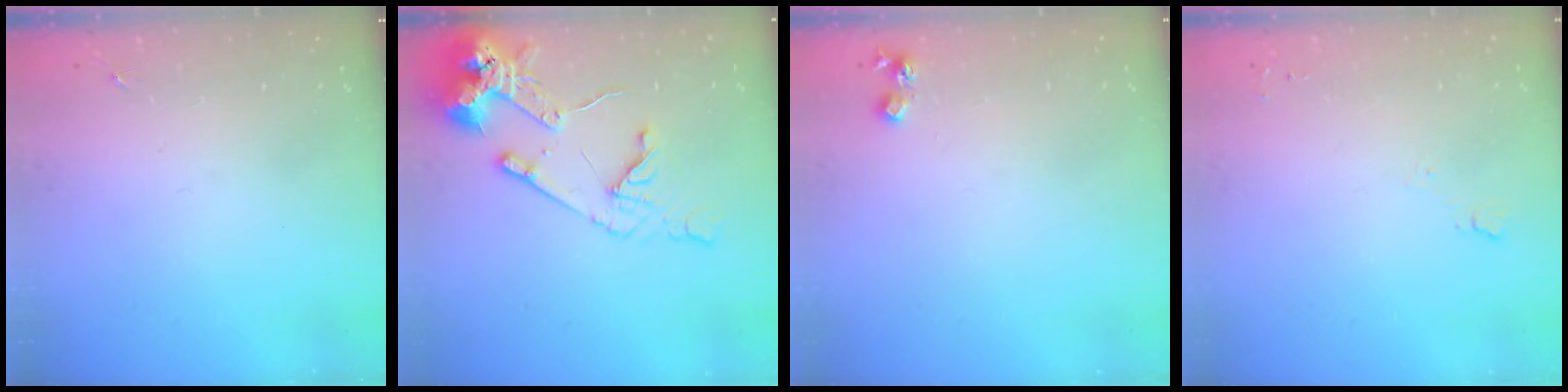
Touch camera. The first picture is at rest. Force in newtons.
{"total": 14.9, "press": 14.8, "slide": 2.0}
{"total": 4.8, "press": 4.7, "slide": 0.7}
{"total": 5.1, "press": 5.1, "slide": 0.6}